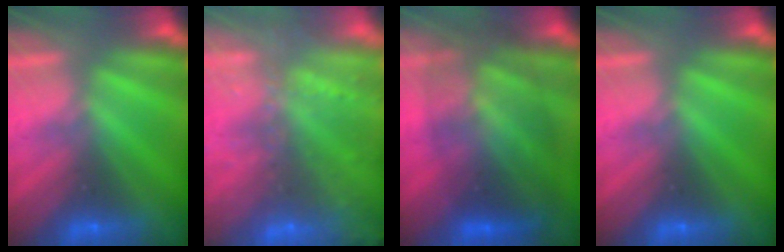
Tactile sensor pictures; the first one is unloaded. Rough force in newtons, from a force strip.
{"total": 6.0}
{"total": 9.0}
{"total": 0.0}